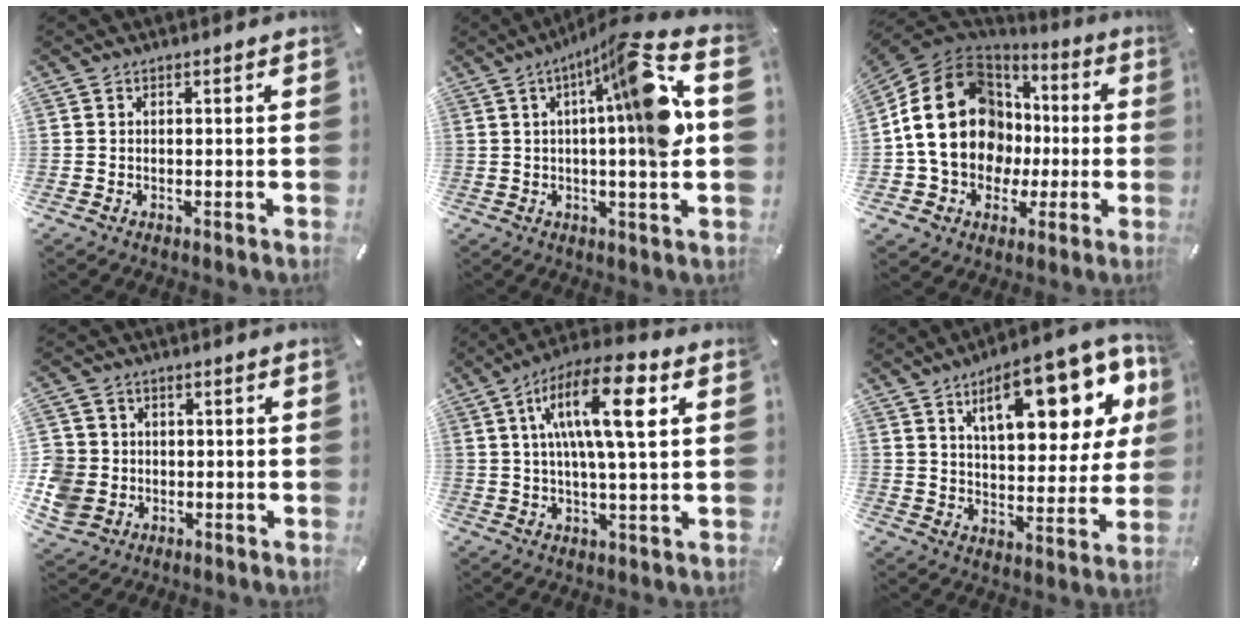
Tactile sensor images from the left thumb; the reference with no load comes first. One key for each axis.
{"total": 18.1, "fx": 3.8, "fy": 1.5, "fz": 17.6, "tx": -0.269, "ty": -0.018, "tz": 0.037}
{"total": 22.8, "fx": 0.5, "fy": 18.8, "fz": 12.9, "tx": -0.250, "ty": 0.008, "tz": 0.024}
{"total": 7.6, "fx": -1.5, "fy": 7.1, "fz": 2.4, "tx": -0.074, "ty": 0.012, "tz": -0.028}
{"total": 14.6, "fx": 4.5, "fy": 3.5, "fz": 13.5, "tx": -0.246, "ty": 0.003, "tz": 0.068}
{"total": 20.7, "fx": 10.0, "fy": 9.1, "fz": 15.7, "tx": -0.219, "ty": -0.042, "tz": 0.157}